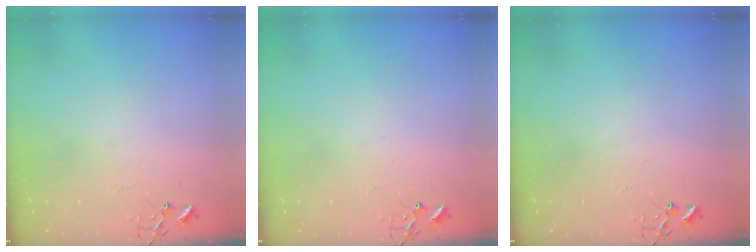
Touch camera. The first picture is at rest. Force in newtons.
{"total": 0.0}
{"total": 0.0}